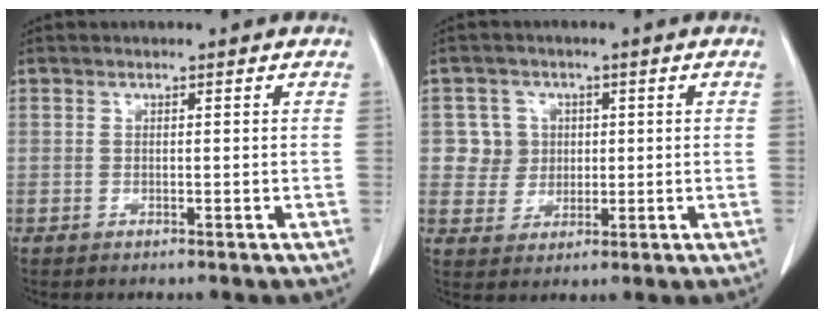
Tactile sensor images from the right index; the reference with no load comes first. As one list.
[{"total": 5.0, "force": [1.0, 4.9, 0.3], "torque": [0.004, 0.014, 0.023]}]